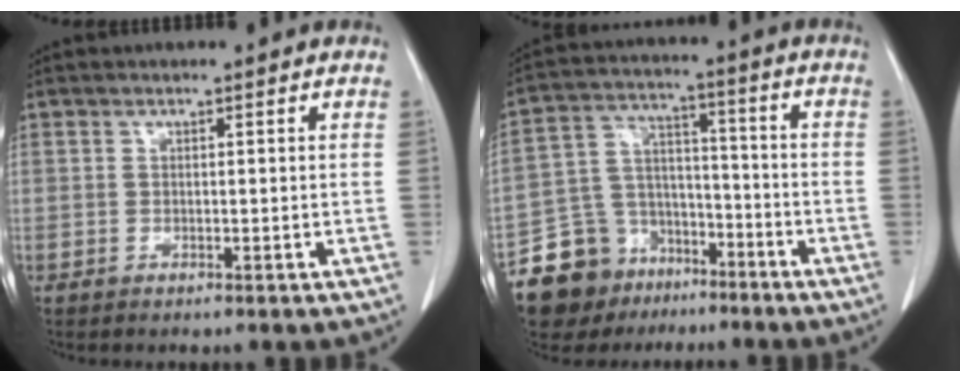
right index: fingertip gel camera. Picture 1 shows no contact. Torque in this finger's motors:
{"motor_torque": [-0.07, -0.12, -0.24, -0.21]}